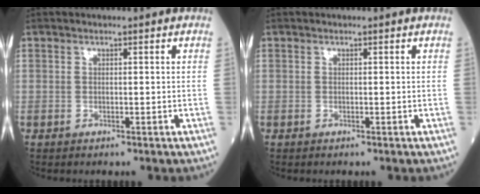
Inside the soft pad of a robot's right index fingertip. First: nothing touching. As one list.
[{"total": 0.0}]